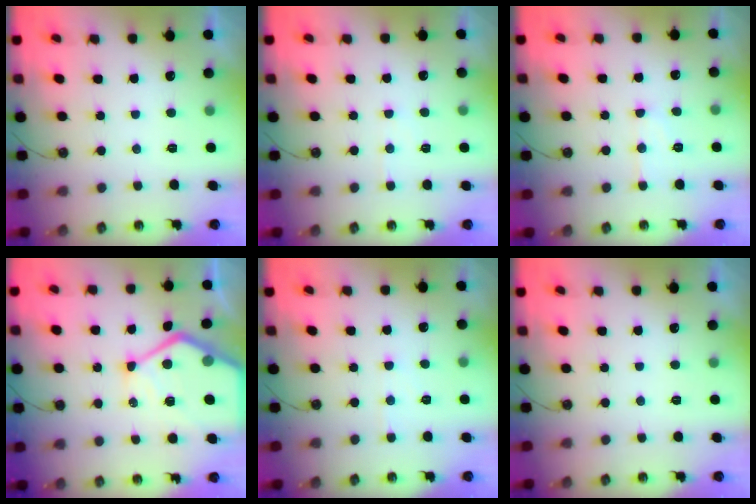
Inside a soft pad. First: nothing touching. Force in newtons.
{"total": 4.2, "press": 4.1, "slide": 0.7}
{"total": 8.4, "press": 8.3, "slide": 0.7}
{"total": 17.0, "press": 16.9, "slide": 1.5}
{"total": 3.9, "press": 3.9, "slide": 0.6}
{"total": 0.0}